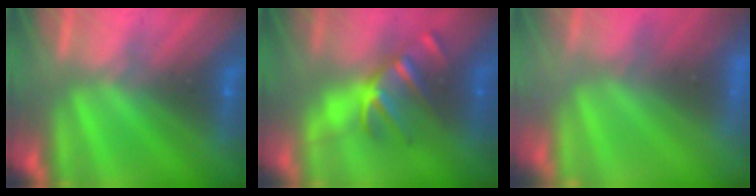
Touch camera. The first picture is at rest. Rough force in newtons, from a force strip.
{"total": 2.9}
{"total": 6.8}